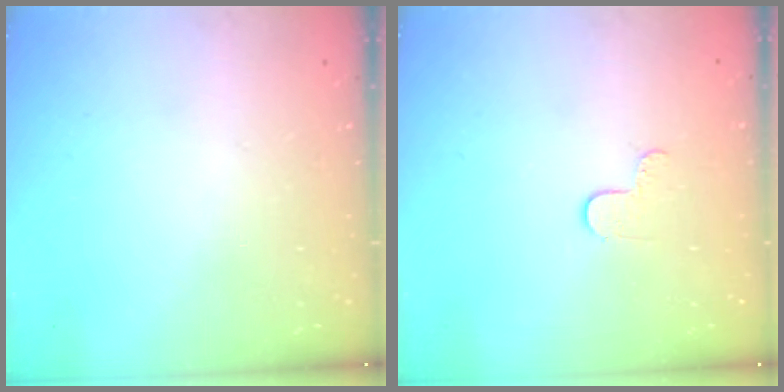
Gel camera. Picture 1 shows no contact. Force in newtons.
{"total": 4.7, "press": 4.6, "slide": 0.4}